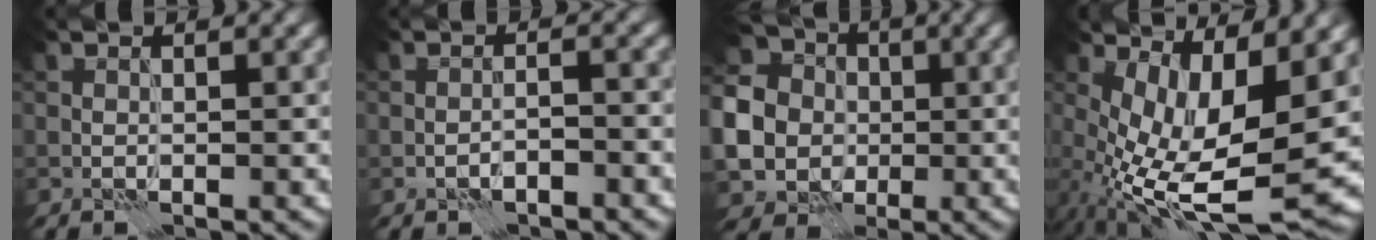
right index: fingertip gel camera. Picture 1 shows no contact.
{"total": 1.8, "force": [-1.3, 0.5, 1.2], "torque": [-0.018, 0.005, -0.023]}
{"total": 12.4, "force": [-1.3, 11.5, 4.5], "torque": [-0.142, -0.010, -0.046]}
{"total": 10.5, "force": [0.1, 3.9, 9.8], "torque": [-0.192, -0.023, 0.016]}